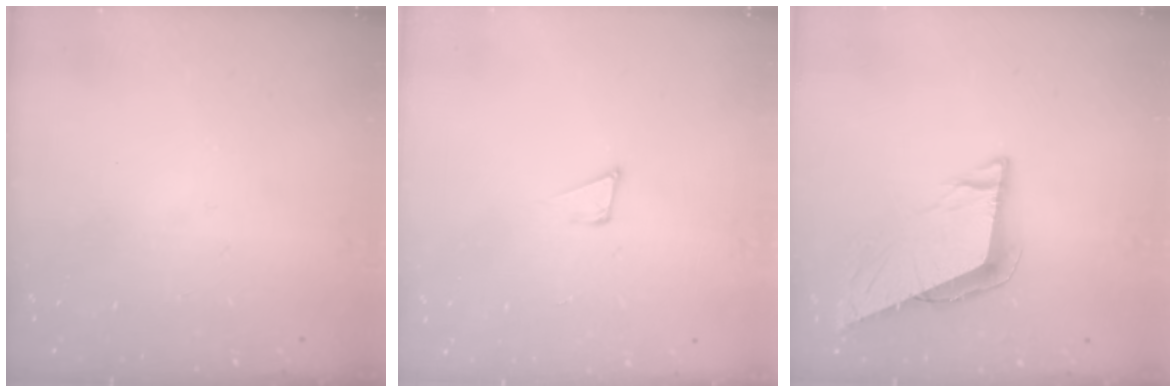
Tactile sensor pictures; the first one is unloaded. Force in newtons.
{"total": 5.0, "press": 4.9, "slide": 0.8}
{"total": 8.4, "press": 8.4, "slide": 0.9}